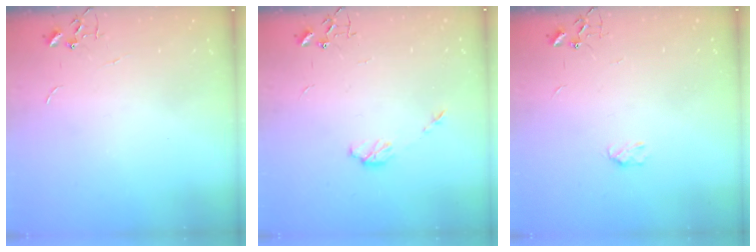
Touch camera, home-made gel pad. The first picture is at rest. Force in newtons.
{"total": 4.7, "press": 4.7, "slide": 0.3}
{"total": 3.5, "press": 3.5, "slide": 0.5}